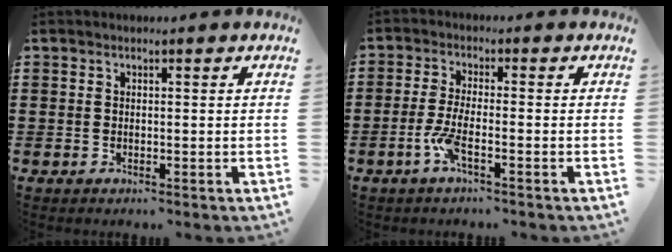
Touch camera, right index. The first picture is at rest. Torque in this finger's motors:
{"motor_torque": [1.15, 0.99, 0.17, 0.05]}